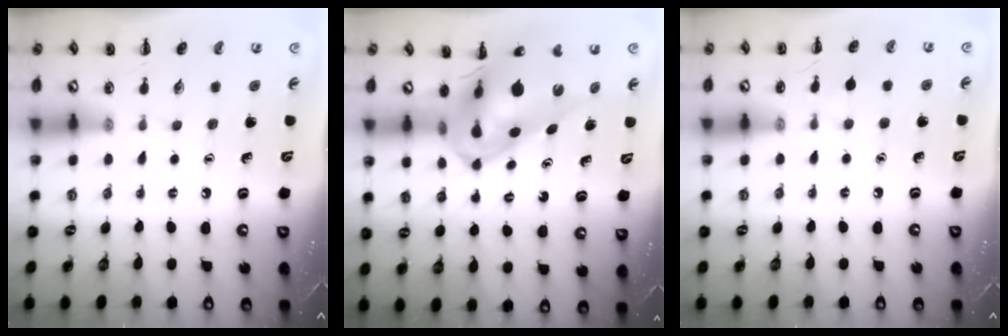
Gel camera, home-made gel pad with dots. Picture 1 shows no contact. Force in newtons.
{"total": 11.9, "press": 11.3, "slide": 3.7}
{"total": 3.4, "press": 3.2, "slide": 1.1}